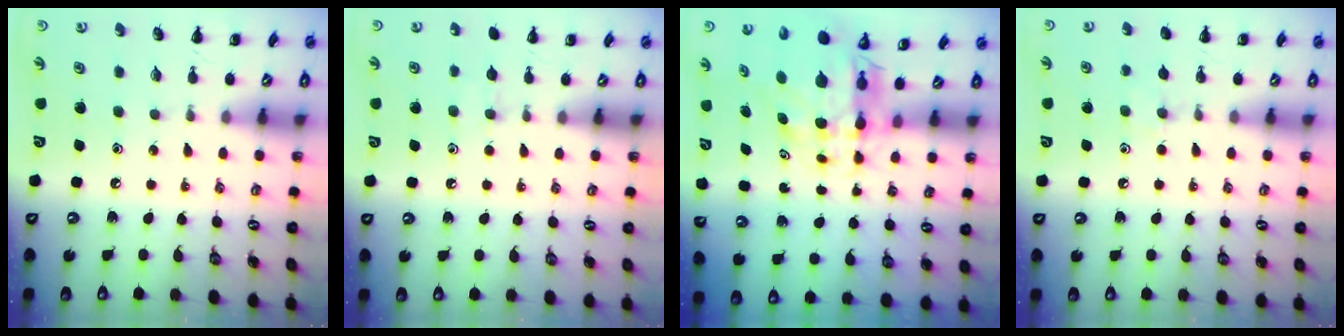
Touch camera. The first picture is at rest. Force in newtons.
{"total": 3.3, "press": 3.0, "slide": 1.3}
{"total": 7.9, "press": 7.4, "slide": 2.6}
{"total": 5.4, "press": 5.1, "slide": 1.7}